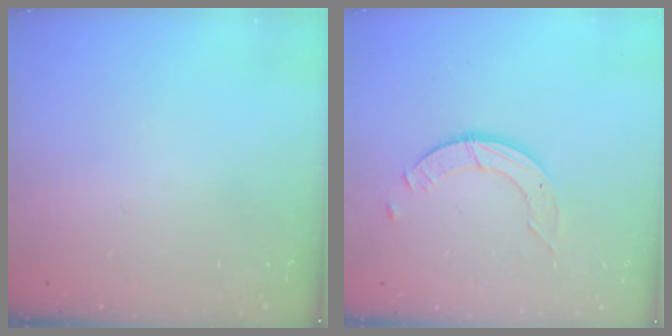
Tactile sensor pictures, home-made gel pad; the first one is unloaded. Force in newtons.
{"total": 3.6, "press": 3.6, "slide": 0.4}